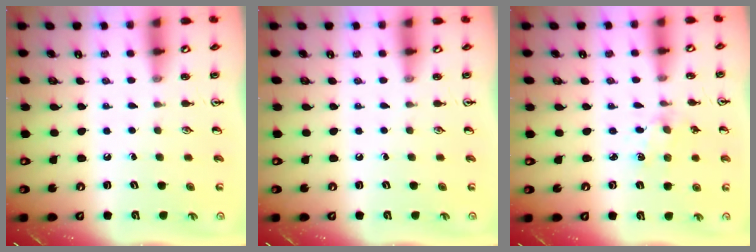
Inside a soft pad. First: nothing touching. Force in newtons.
{"total": 0.0}
{"total": 2.0, "press": 1.9, "slide": 0.3}